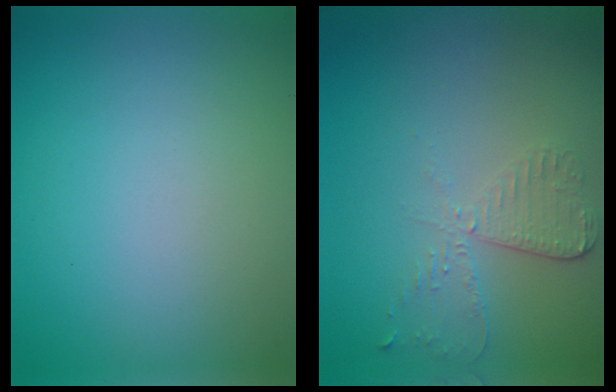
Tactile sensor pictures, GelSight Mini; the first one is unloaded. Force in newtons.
{"total": 2.9, "press": 2.6, "slide": 1.4}